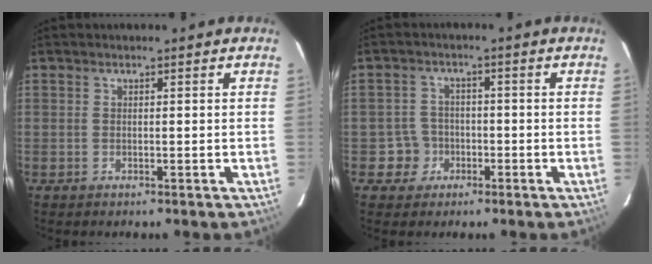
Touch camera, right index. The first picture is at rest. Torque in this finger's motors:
{"motor_torque": [-0.18, -0.05, -0.47, -0.21]}